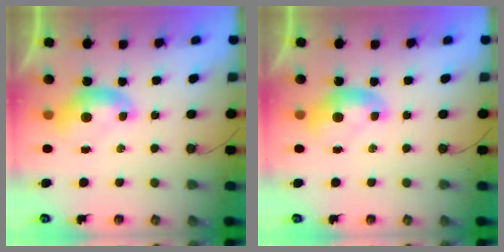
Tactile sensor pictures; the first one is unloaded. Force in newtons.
{"total": 0.0}